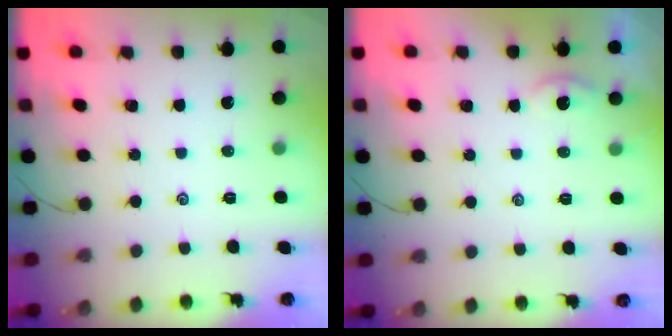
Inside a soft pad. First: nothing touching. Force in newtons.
{"total": 0.6, "press": 0.6, "slide": 0.2}